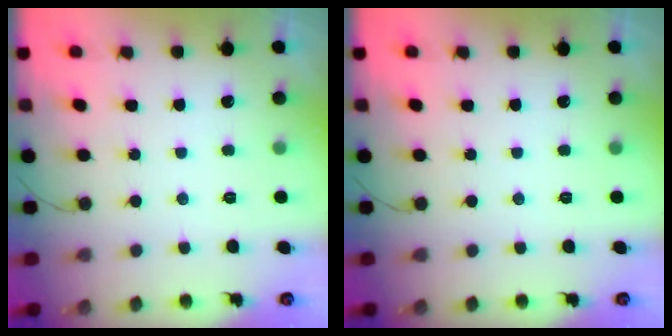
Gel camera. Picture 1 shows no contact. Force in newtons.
{"total": 0.0}